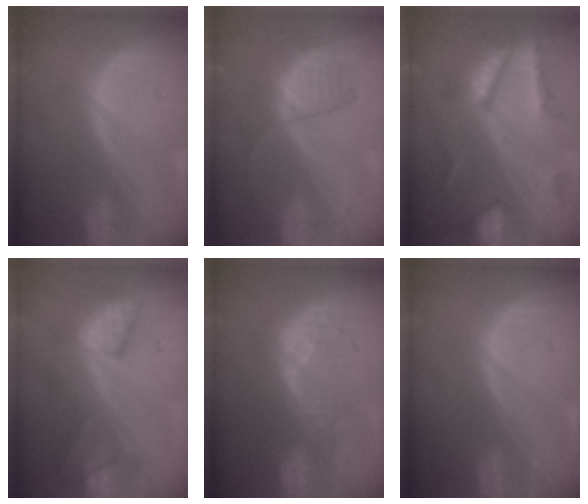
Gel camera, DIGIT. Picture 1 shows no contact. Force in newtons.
{"total": 6.7, "press": 6.0, "slide": 3.1}
{"total": 8.2, "press": 7.7, "slide": 2.7}
{"total": 8.1, "press": 7.9, "slide": 1.8}
{"total": 8.2, "press": 7.4, "slide": 3.5}
{"total": 0.0}